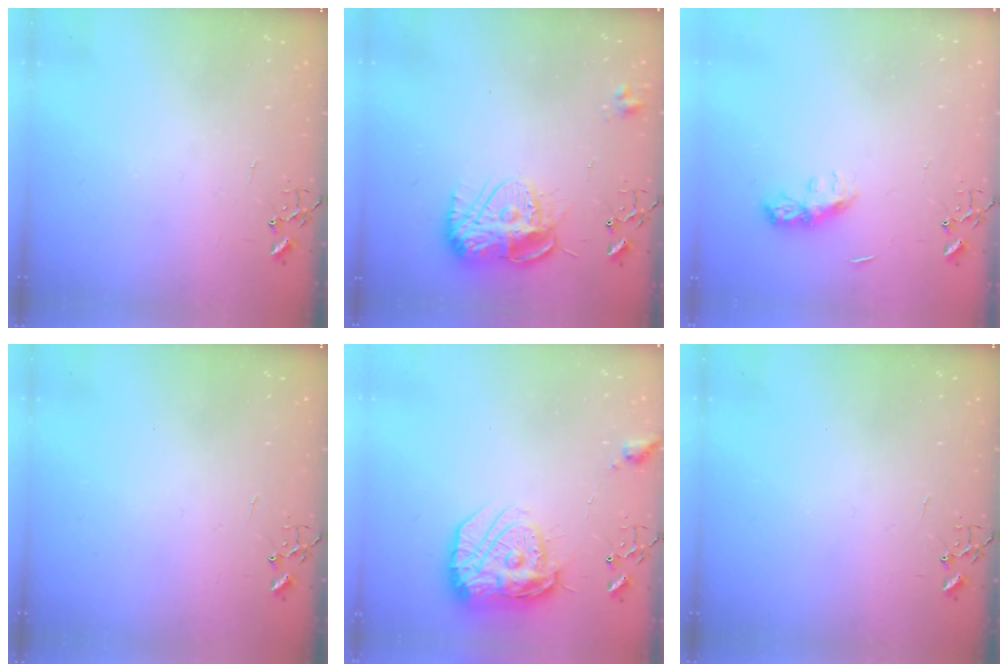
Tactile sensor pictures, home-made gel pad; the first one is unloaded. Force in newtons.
{"total": 12.6, "press": 12.6, "slide": 1.1}
{"total": 7.8, "press": 7.8, "slide": 0.4}
{"total": 0.0}
{"total": 18.2, "press": 18.2, "slide": 1.5}
{"total": 0.0}